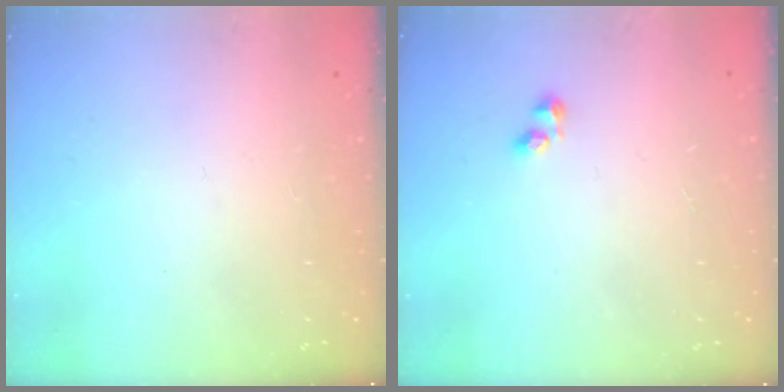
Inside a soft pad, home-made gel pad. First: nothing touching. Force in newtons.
{"total": 2.4, "press": 2.1, "slide": 1.1}